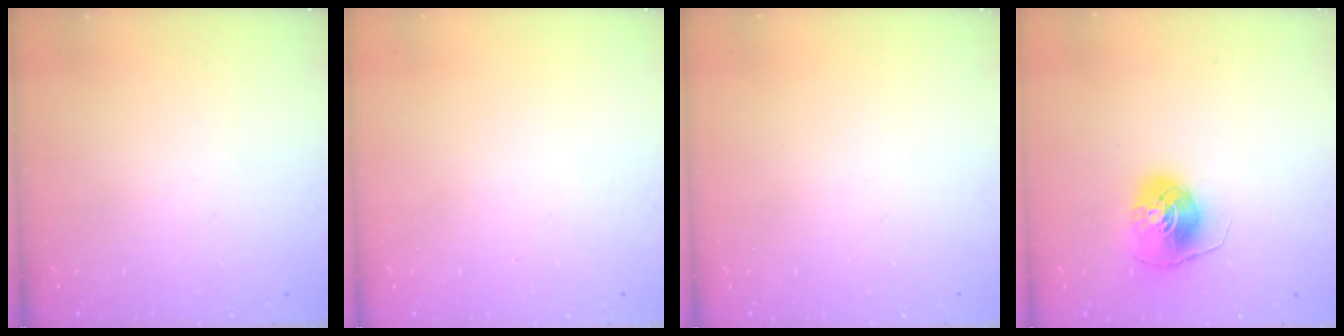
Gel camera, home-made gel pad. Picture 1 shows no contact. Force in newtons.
{"total": 0.0}
{"total": 0.0}
{"total": 8.3, "press": 8.3, "slide": 0.4}